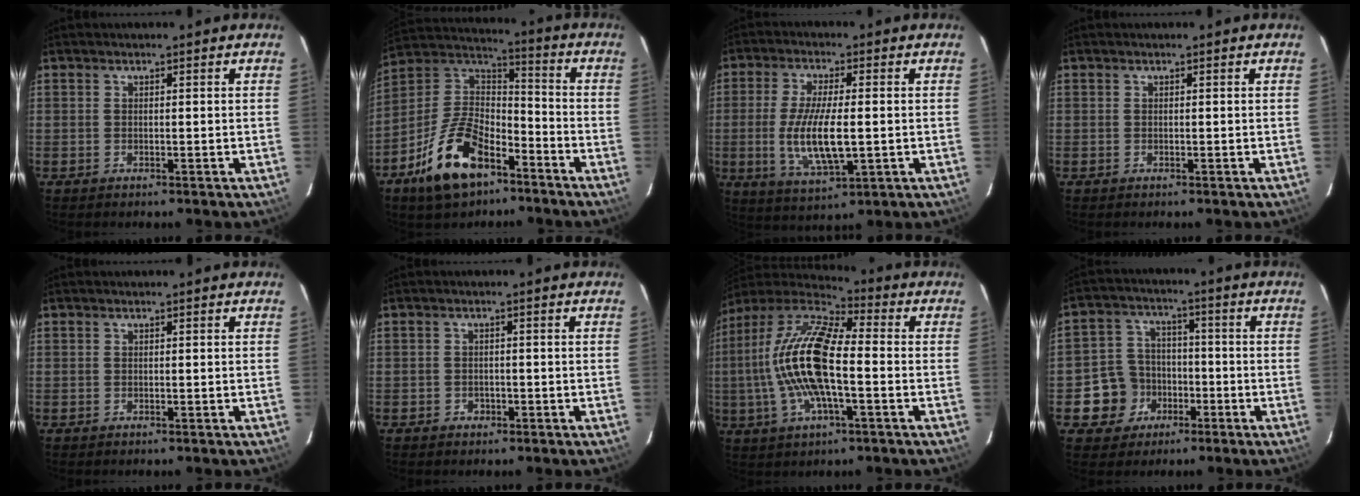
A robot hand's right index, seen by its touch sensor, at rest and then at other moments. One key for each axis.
{"total": 17.4, "fx": -9.9, "fy": 9.0, "fz": 11.1, "tx": -0.235, "ty": 0.013, "tz": -0.175}
{"total": 11.6, "fx": -1.5, "fy": 3.4, "fz": 11.0, "tx": -0.217, "ty": -0.016, "tz": -0.022}
{"total": 0.0}
{"total": 0.0}
{"total": 1.9, "fx": -1.0, "fy": 1.6, "fz": 0.2, "tx": -0.005, "ty": 0.005, "tz": -0.013}
{"total": 18.4, "fx": -1.7, "fy": 6.1, "fz": 17.3, "tx": -0.336, "ty": 0.003, "tz": -0.044}
{"total": 8.8, "fx": -3.6, "fy": 7.9, "fz": 1.6, "tx": -0.063, "ty": 0.031, "tz": -0.052}